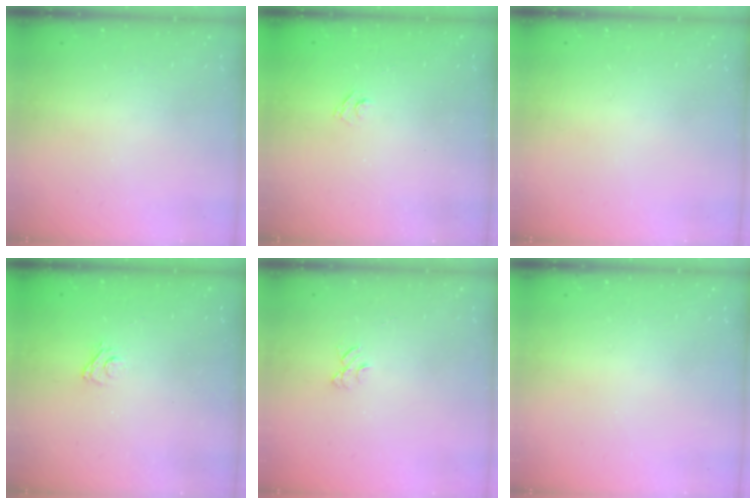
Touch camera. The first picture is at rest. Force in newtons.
{"total": 2.7, "press": 2.5, "slide": 0.9}
{"total": 0.0}
{"total": 2.9, "press": 2.6, "slide": 1.2}
{"total": 3.8, "press": 3.8, "slide": 0.3}
{"total": 0.0}